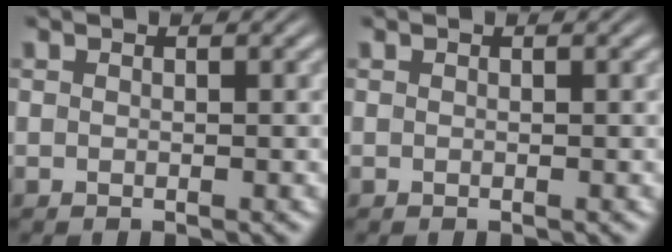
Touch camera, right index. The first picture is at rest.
{"total": 0.0}